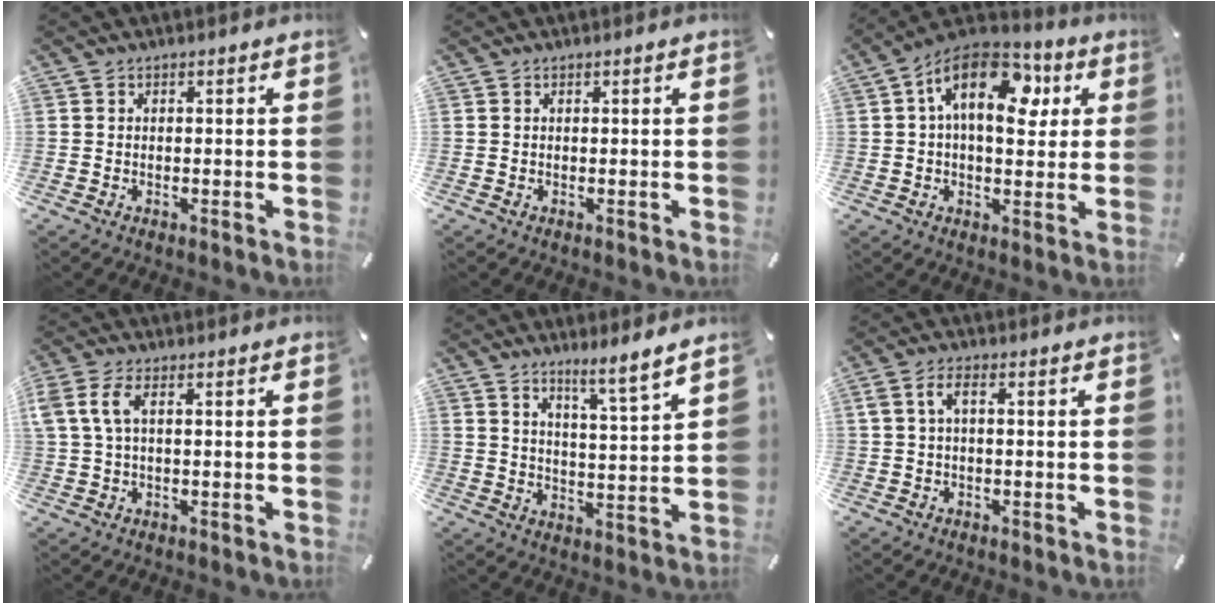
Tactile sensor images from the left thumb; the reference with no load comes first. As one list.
[{"total": 0.0}, {"total": 17.2, "force": [5.1, 10.0, 13.0], "torque": [-0.201, -0.013, 0.083]}, {"total": 4.8, "force": [1.0, 1.8, 4.4], "torque": [-0.100, -0.001, 0.014]}, {"total": 6.5, "force": [5.8, -0.7, 2.8], "torque": [-0.048, -0.048, 0.096]}, {"total": 3.7, "force": [0.1, 1.4, 3.5], "torque": [-0.073, 0.007, -0.002]}]